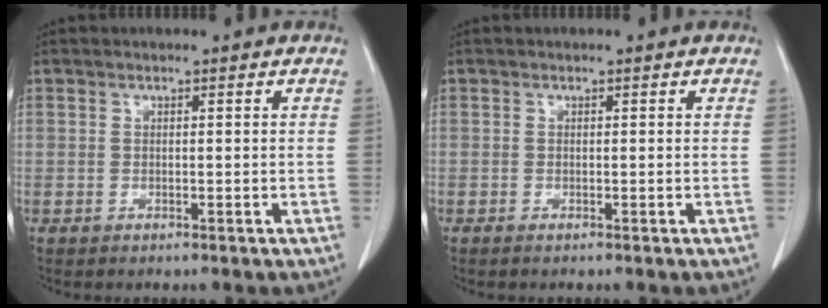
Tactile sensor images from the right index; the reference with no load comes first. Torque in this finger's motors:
{"motor_torque": [0.13, -0.11, 0.06, 0.01]}